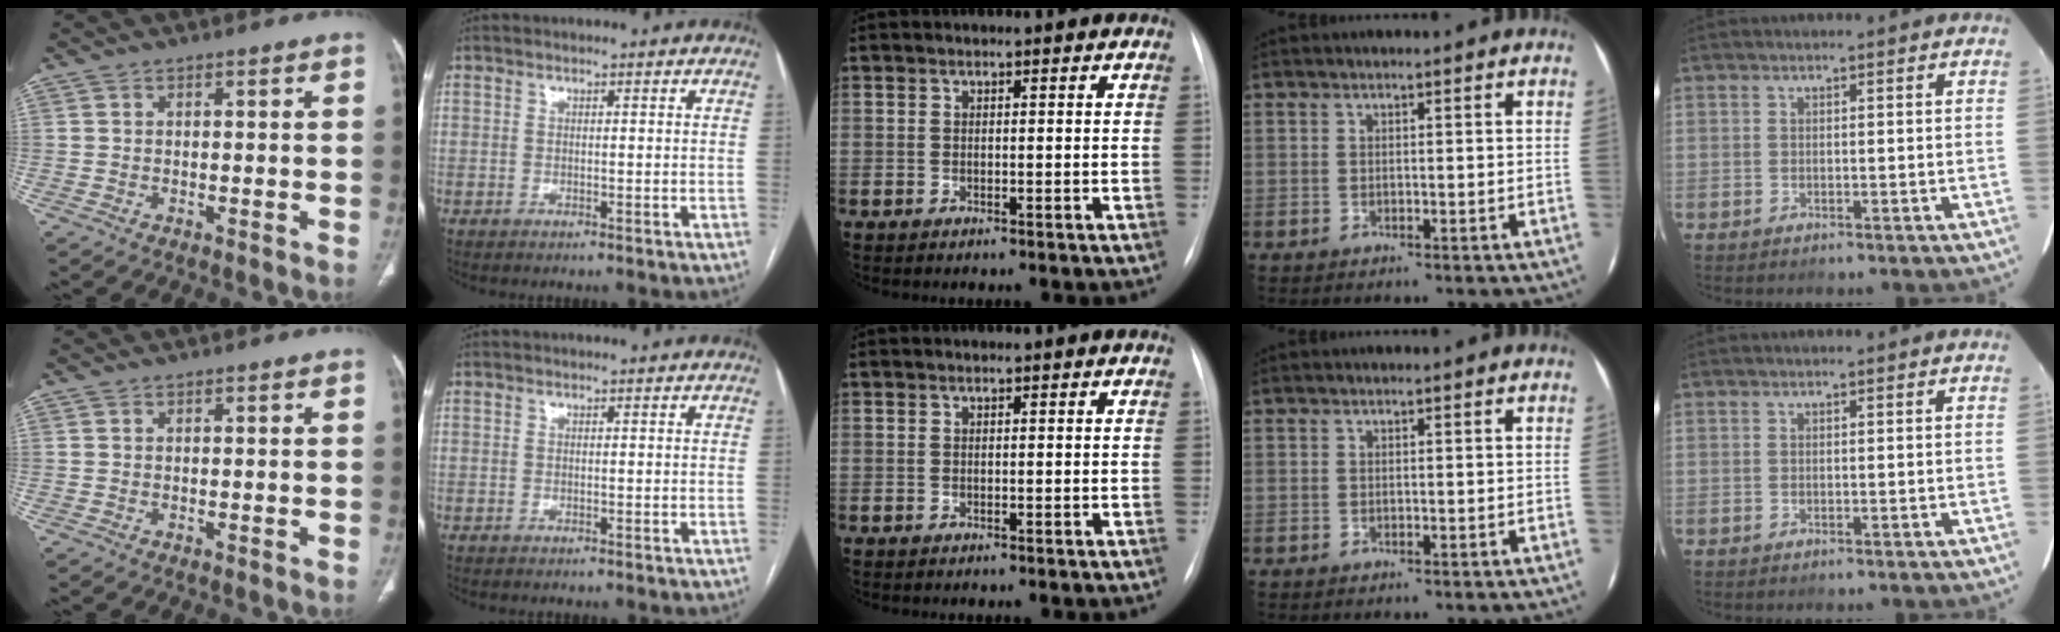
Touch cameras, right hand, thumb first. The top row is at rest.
{}